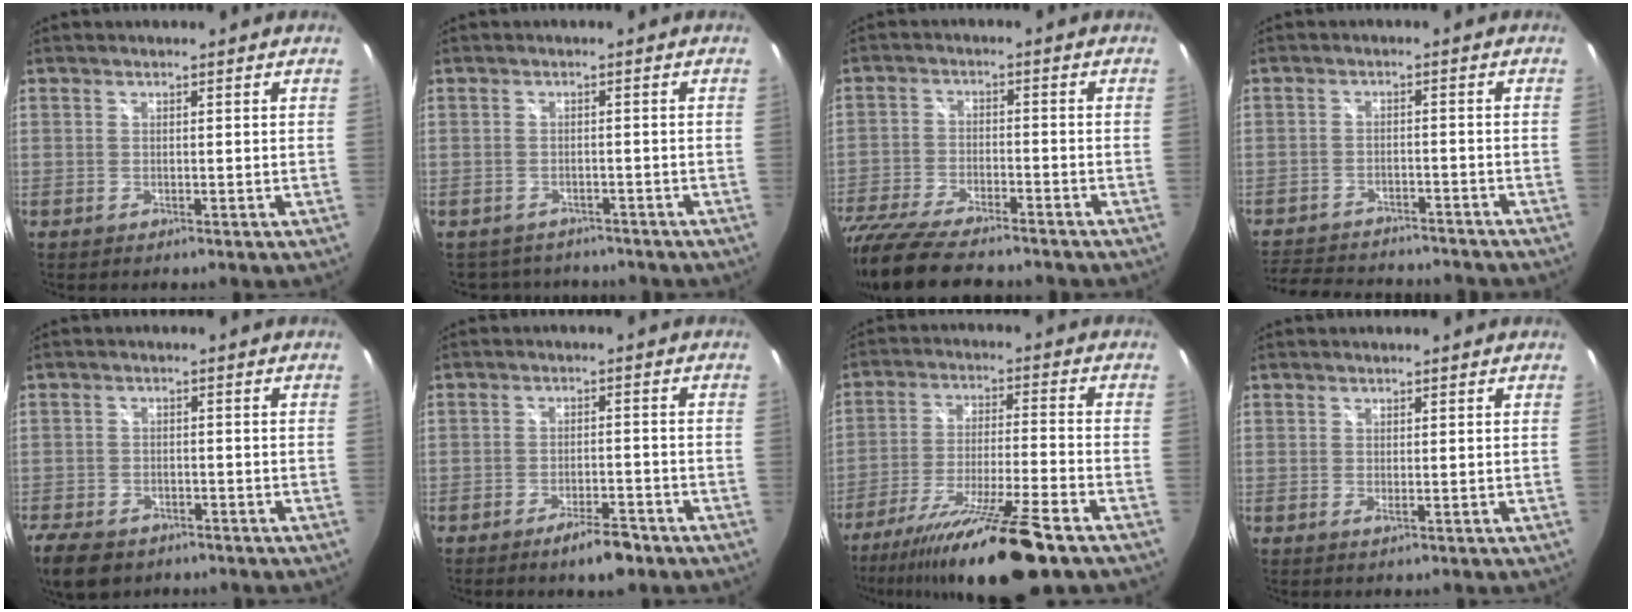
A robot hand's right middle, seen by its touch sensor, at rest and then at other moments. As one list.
[{"total": 6.0, "force": [-5.2, 2.9, 1.1], "torque": [-0.026, -0.005, -0.072]}, {"total": 18.2, "force": [-15.1, 4.5, 9.1], "torque": [-0.202, -0.052, -0.255]}, {"total": 16.6, "force": [-14.5, 4.8, 6.4], "torque": [-0.140, -0.006, -0.206]}, {"total": 9.0, "force": [-6.3, 5.0, 4.1], "torque": [-0.116, -0.019, -0.109]}, {"total": 5.6, "force": [-4.1, 1.7, 3.4], "torque": [-0.065, 0.001, -0.061]}, {"total": 19.0, "force": [-14.6, 0.6, 12.2], "torque": [-0.233, -0.040, -0.243]}, {"total": 0.6, "force": [0.2, 0.0, 0.5], "torque": [-0.011, -0.002, 0.002]}]